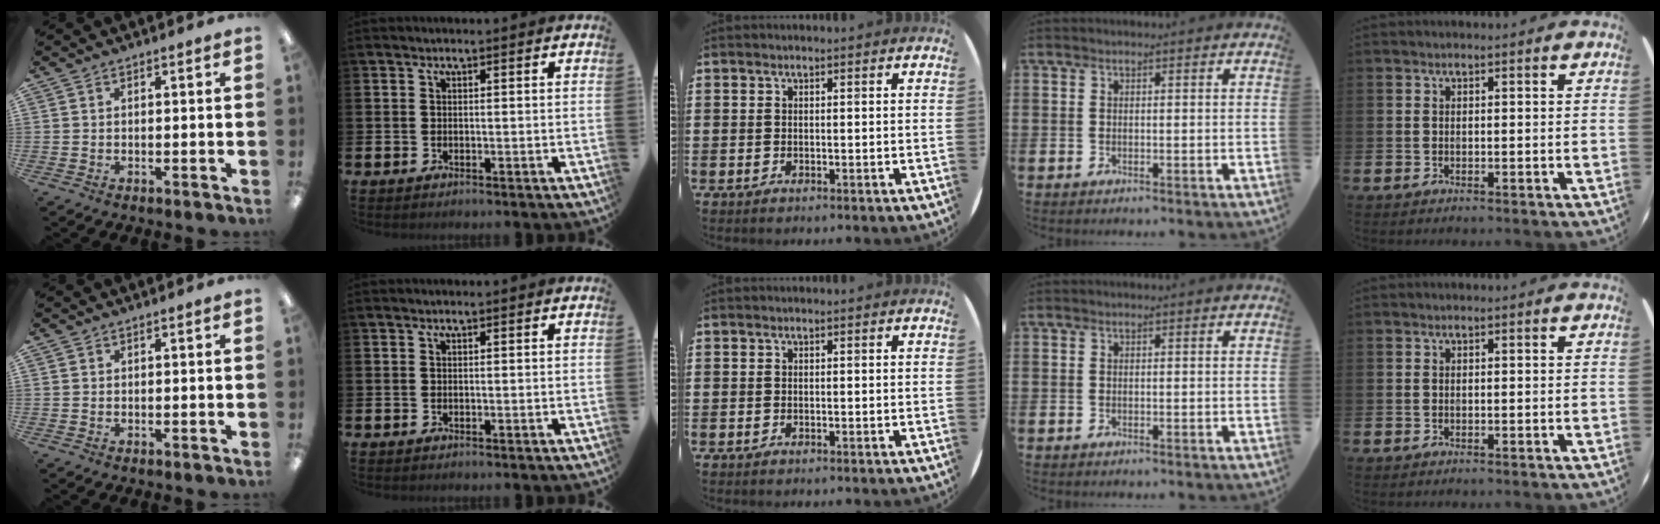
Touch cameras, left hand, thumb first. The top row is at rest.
{}